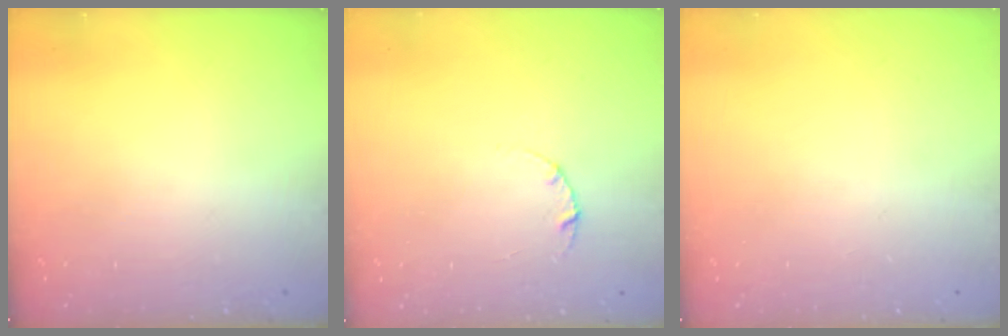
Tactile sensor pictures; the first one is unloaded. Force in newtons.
{"total": 3.0, "press": 3.0, "slide": 0.4}
{"total": 0.0}